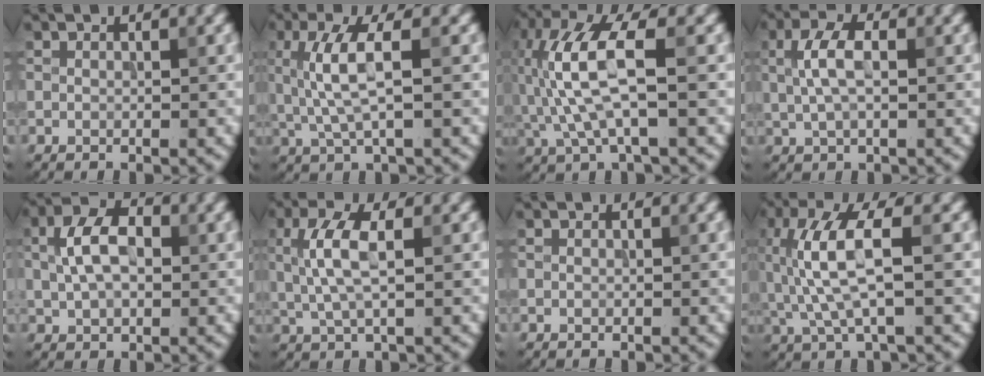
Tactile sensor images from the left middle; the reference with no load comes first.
{"total": 4.4, "force": [0.6, 1.0, 4.3], "torque": [-0.094, 0.003, 0.016]}
{"total": 7.5, "force": [-0.1, 2.4, 7.1], "torque": [-0.172, 0.018, -0.003]}
{"total": 3.7, "force": [0.6, 1.7, 3.2], "torque": [-0.070, 0.006, 0.010]}
{"total": 5.2, "force": [0.7, 3.2, 4.0], "torque": [-0.081, 0.007, 0.008]}
{"total": 4.2, "force": [0.7, 1.3, 3.9], "torque": [-0.088, 0.004, 0.013]}
{"total": 0.0}
{"total": 6.1, "force": [0.5, 1.7, 5.8], "torque": [-0.137, 0.005, 0.011]}